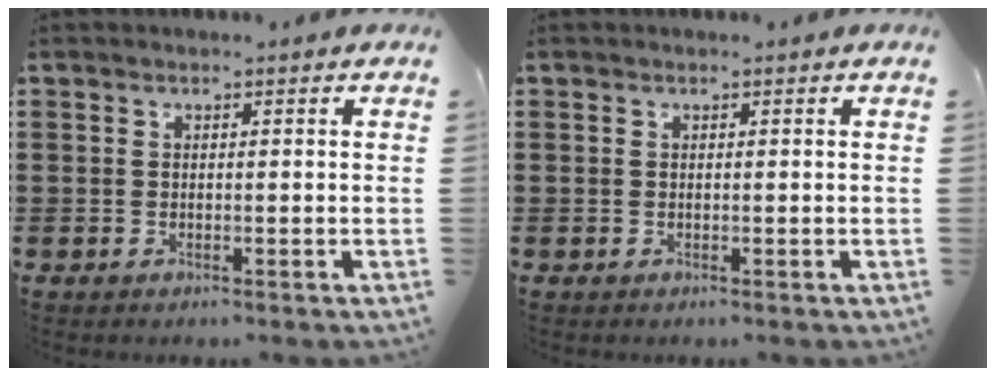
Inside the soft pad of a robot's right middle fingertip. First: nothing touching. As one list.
[{"total": 0.0}]